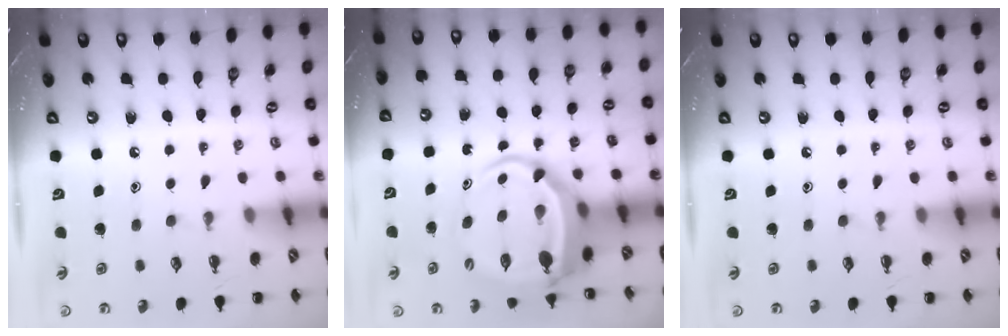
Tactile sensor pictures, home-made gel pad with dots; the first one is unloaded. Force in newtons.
{"total": 5.9, "press": 5.8, "slide": 1.1}
{"total": 0.0}